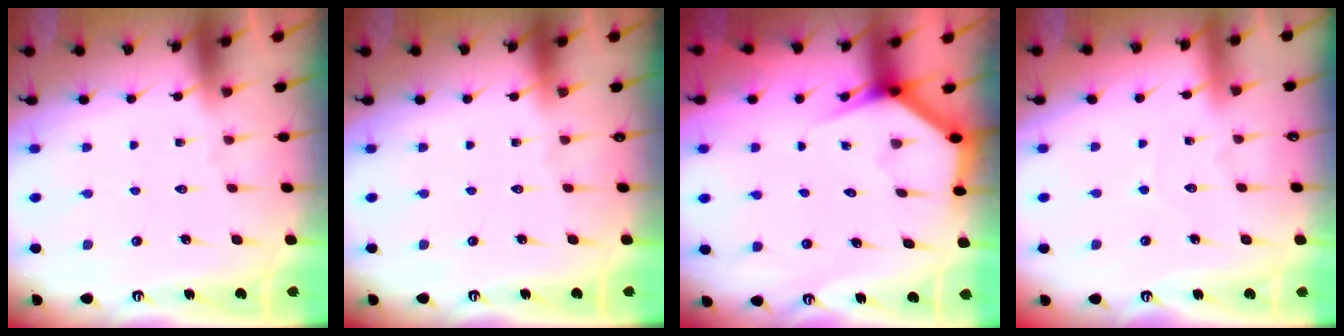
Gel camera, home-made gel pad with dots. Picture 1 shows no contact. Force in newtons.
{"total": 0.0}
{"total": 3.6, "press": 3.6, "slide": 0.3}
{"total": 2.5, "press": 2.5, "slide": 0.3}